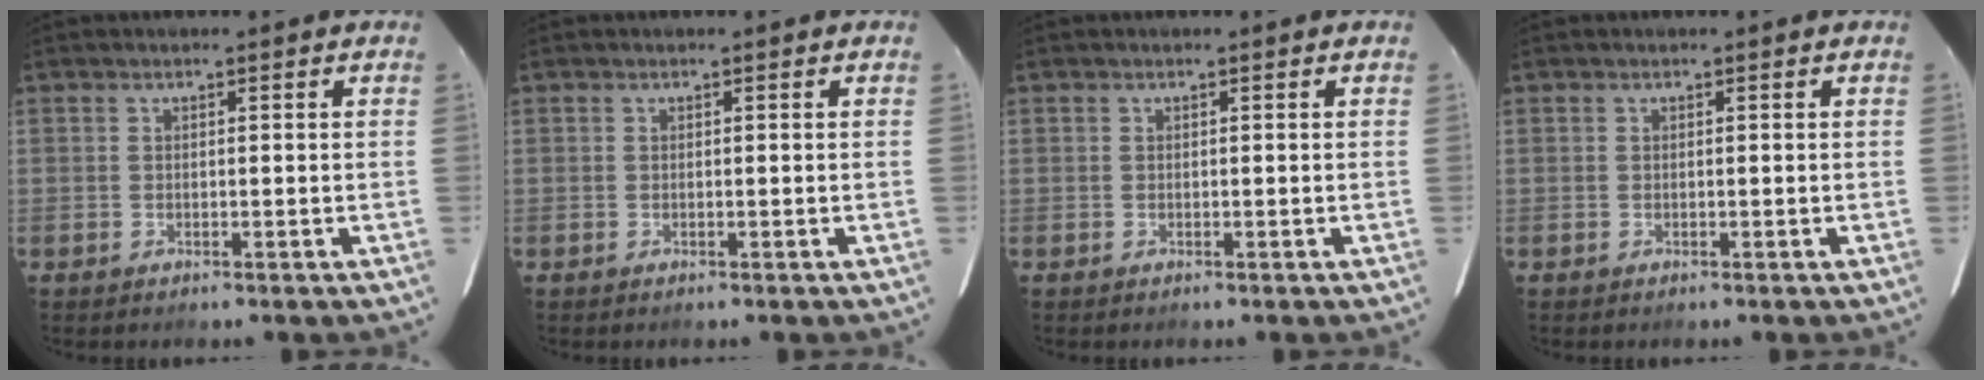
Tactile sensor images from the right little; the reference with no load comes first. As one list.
[{"total": 0.0}, {"total": 0.0}, {"total": 0.0}]